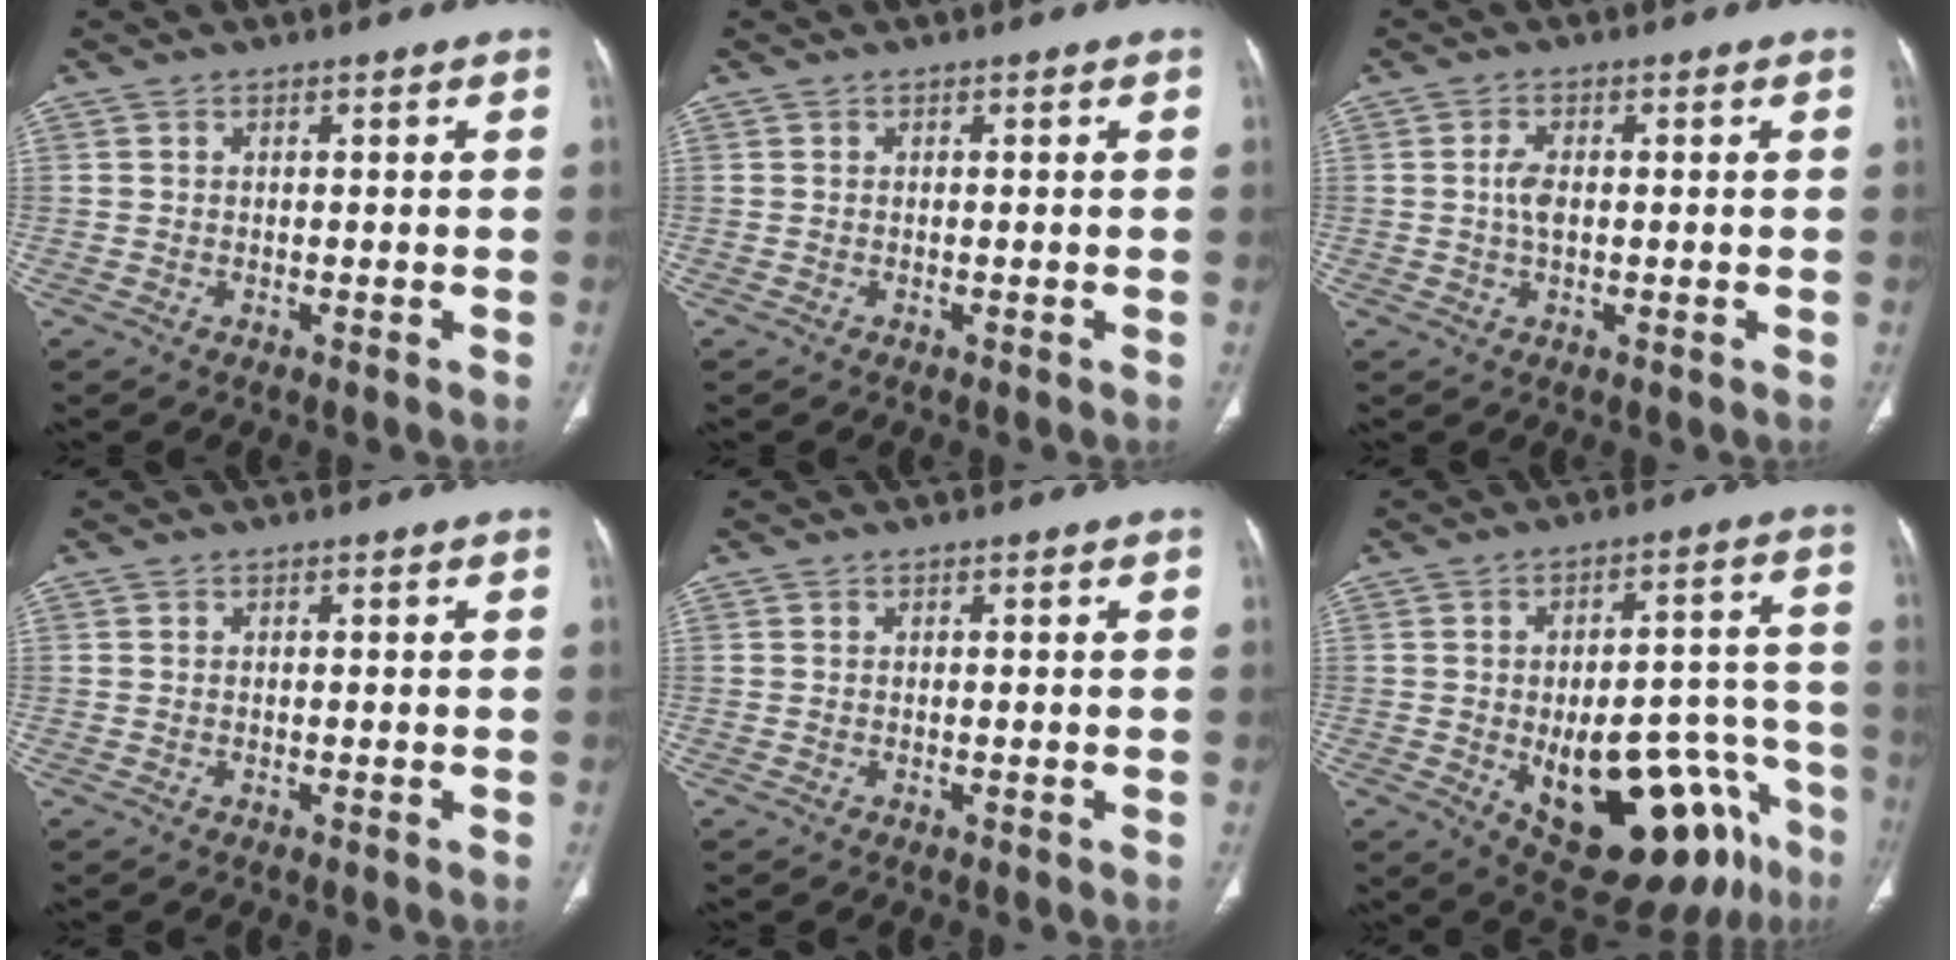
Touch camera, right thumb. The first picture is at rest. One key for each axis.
{"total": 0.0}
{"total": 2.8, "fx": 0.0, "fy": 1.4, "fz": 2.4, "tx": -0.049, "ty": 0.003, "tz": -0.002}
{"total": 0.0}
{"total": 0.0}
{"total": 22.8, "fx": -9.7, "fy": 10.5, "fz": 17.8, "tx": -0.179, "ty": 0.050, "tz": -0.114}